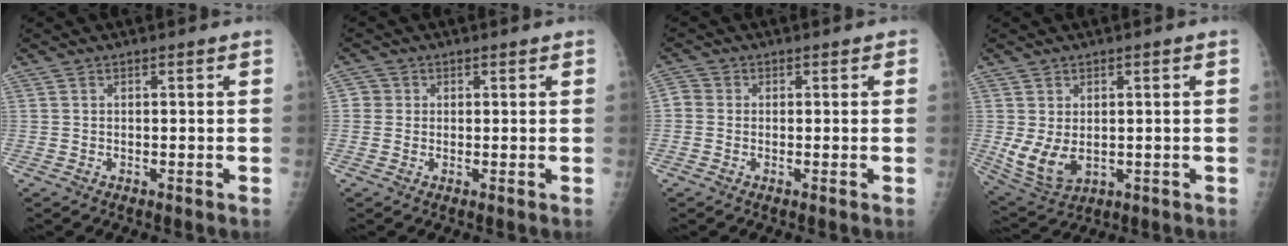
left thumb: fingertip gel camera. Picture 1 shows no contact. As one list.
[{"total": 2.1, "force": [0.4, 2.1, 0.3], "torque": [0.010, 0.002, 0.002]}, {"total": 2.6, "force": [0.0, 2.4, 1.1], "torque": [-0.007, 0.003, -0.012]}, {"total": 7.6, "force": [-0.3, 5.0, 5.7], "torque": [-0.109, -0.009, 0.011]}]